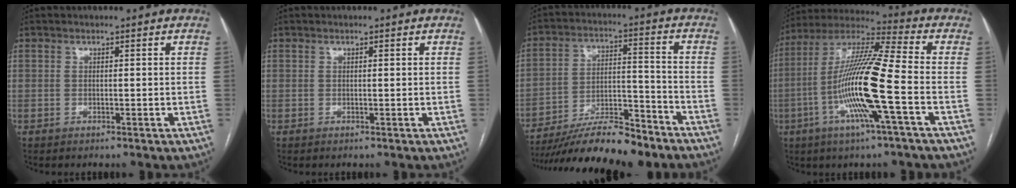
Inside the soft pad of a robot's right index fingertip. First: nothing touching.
{"total": 0.0}
{"total": 15.8, "force": [-13.6, 2.5, 7.7], "torque": [-0.140, 0.004, -0.232]}
{"total": 16.5, "force": [-4.4, -0.3, 15.9], "torque": [-0.314, -0.003, -0.094]}